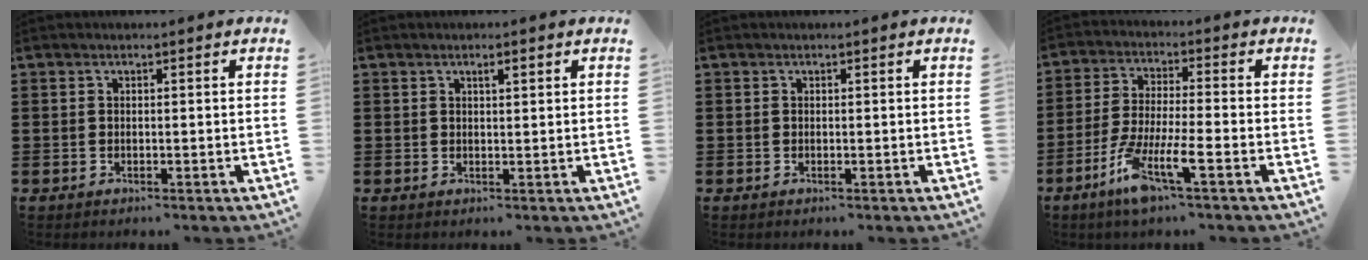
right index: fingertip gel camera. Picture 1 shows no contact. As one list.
[{"total": 1.3, "force": [0.6, 0.3, 1.1], "torque": [-0.015, 0.000, 0.007]}, {"total": 0.0}, {"total": 8.3, "force": [-4.8, 0.9, 6.7], "torque": [-0.150, -0.014, -0.094]}]